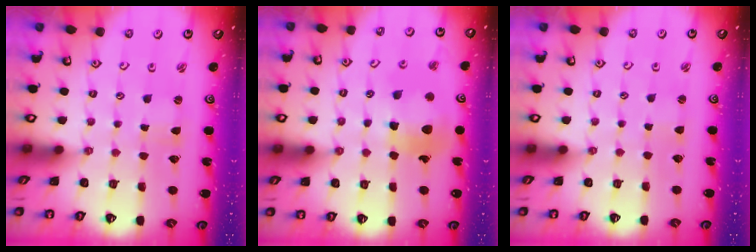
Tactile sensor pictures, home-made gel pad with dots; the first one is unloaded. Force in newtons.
{"total": 12.5, "press": 12.4, "slide": 1.5}
{"total": 0.9, "press": 0.8, "slide": 0.2}